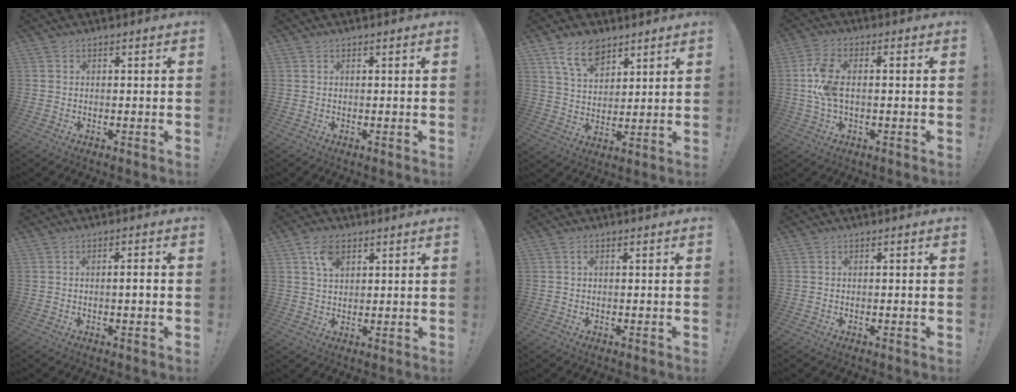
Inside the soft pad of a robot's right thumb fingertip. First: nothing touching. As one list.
[{"total": 0.0}, {"total": 10.9, "force": [7.3, 6.0, 5.5], "torque": [-0.104, -0.027, 0.141]}, {"total": 8.0, "force": [-0.4, 3.8, 7.1], "torque": [-0.147, 0.002, -0.008]}, {"total": 2.7, "force": [-0.5, -0.1, 2.6], "torque": [-0.046, 0.001, -0.012]}, {"total": 8.4, "force": [4.4, 5.6, 4.4], "torque": [-0.070, -0.008, 0.081]}, {"total": 0.8, "force": [0.1, 0.3, 0.7], "torque": [-0.016, 0.002, 0.001]}, {"total": 0.6, "force": [-0.2, -0.3, 0.5], "torque": [-0.008, -0.001, -0.005]}]